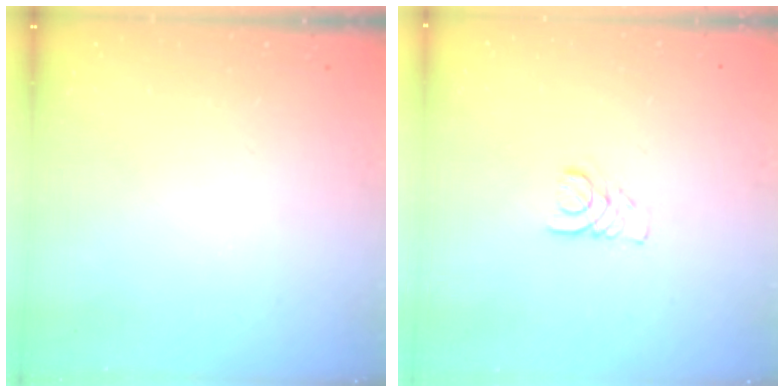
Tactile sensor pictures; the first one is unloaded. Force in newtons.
{"total": 1.9, "press": 1.9, "slide": 0.2}